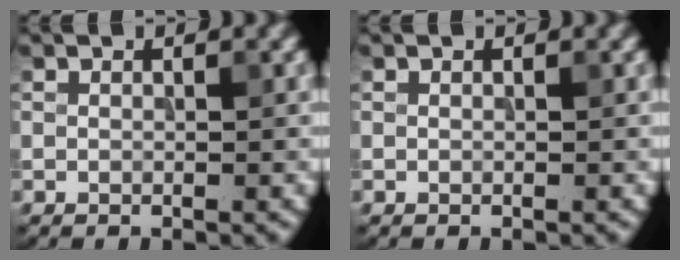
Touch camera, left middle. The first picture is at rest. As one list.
[{"total": 0.0}]